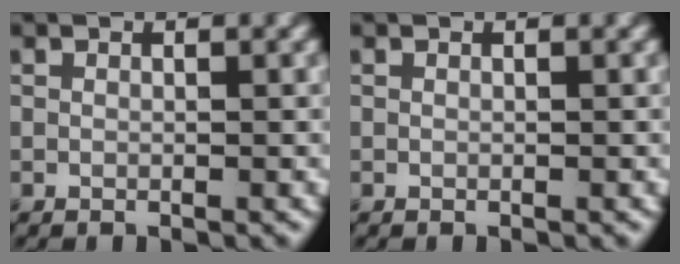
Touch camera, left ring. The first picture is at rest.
{"total": 0.0}